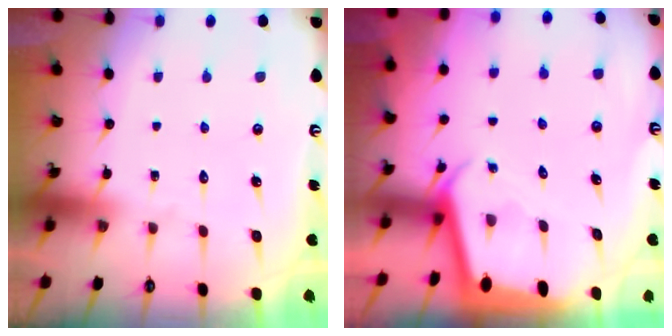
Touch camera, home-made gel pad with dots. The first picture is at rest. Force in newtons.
{"total": 2.2, "press": 2.2, "slide": 0.1}